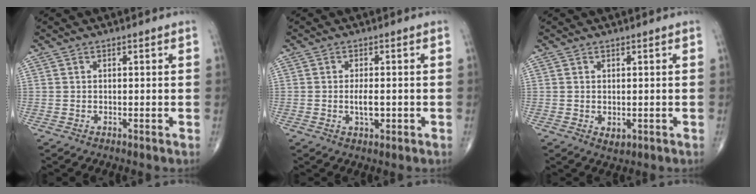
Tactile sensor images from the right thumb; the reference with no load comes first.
{"total": 3.1, "force": [-0.5, 1.3, 2.7], "torque": [-0.049, -0.001, -0.008]}
{"total": 1.7, "force": [-0.1, 1.0, 1.3], "torque": [-0.015, -0.003, 0.002]}